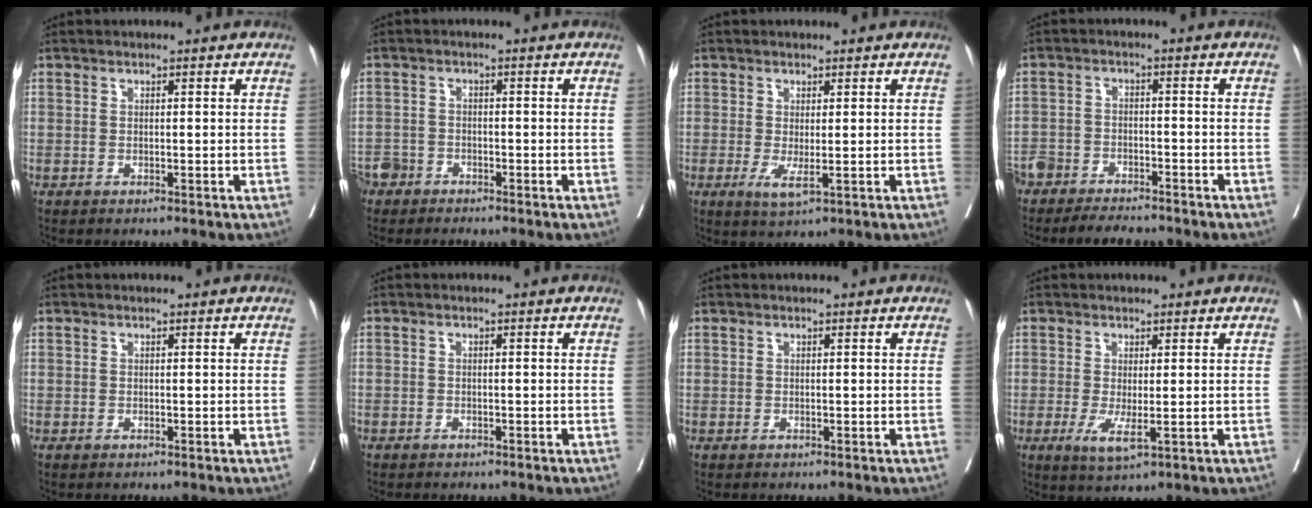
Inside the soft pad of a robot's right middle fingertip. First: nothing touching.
{"total": 3.8, "force": [-3.2, 2.0, 0.3], "torque": [-0.004, 0.001, -0.066]}
{"total": 3.0, "force": [-0.6, 0.7, 2.9], "torque": [-0.051, -0.010, -0.003]}
{"total": 8.5, "force": [-7.6, 2.5, 2.7], "torque": [-0.040, -0.003, -0.118]}
{"total": 0.0}
{"total": 0.8, "force": [-0.6, 0.5, 0.0], "torque": [-0.009, 0.002, -0.013]}
{"total": 0.0}
{"total": 3.8, "force": [-0.9, 0.8, 3.6], "torque": [-0.067, -0.011, -0.008]}